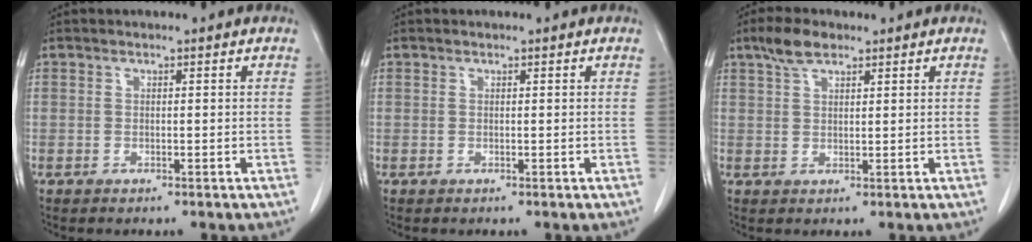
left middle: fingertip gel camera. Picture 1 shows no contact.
{"total": 0.0}
{"total": 3.0, "force": [2.2, 1.2, 1.8], "torque": [-0.040, 0.008, 0.043]}